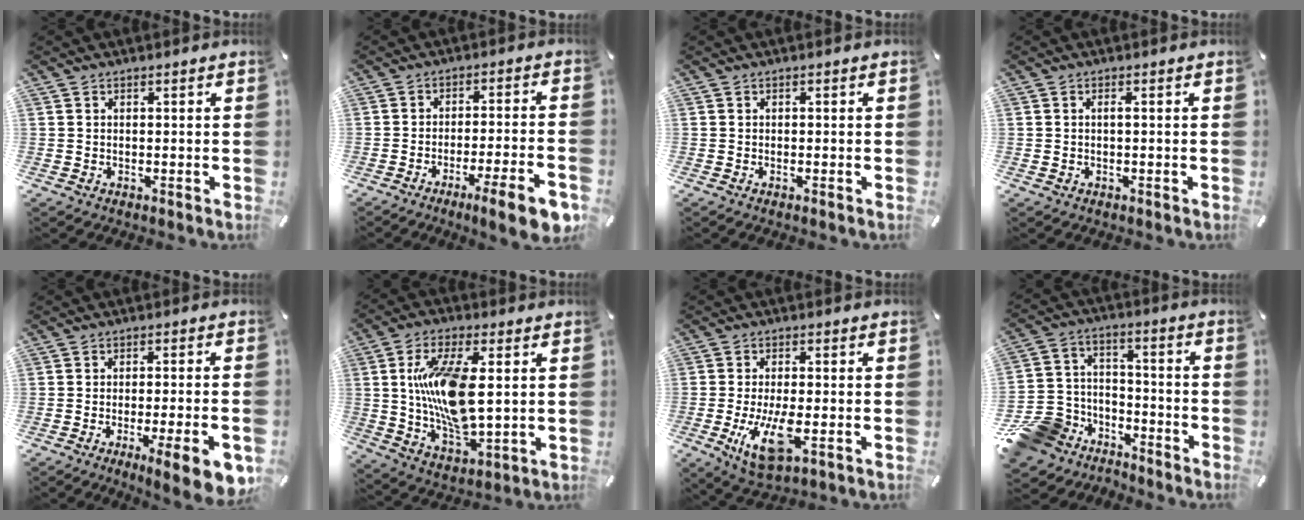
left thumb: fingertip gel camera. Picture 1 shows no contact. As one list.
[{"total": 10.5, "force": [-6.1, 1.0, 8.5], "torque": [-0.129, 0.012, -0.098]}, {"total": 0.5, "force": [-0.2, 0.1, 0.5], "torque": [-0.009, -0.003, -0.002]}, {"total": 0.7, "force": [-0.1, 0.0, 0.7], "torque": [-0.012, 0.000, -0.002]}, {"total": 9.8, "force": [-4.2, 1.1, 8.8], "torque": [-0.133, 0.003, -0.061]}, {"total": 15.8, "force": [2.4, 7.0, 13.9], "torque": [-0.297, -0.014, 0.037]}, {"total": 10.6, "force": [-2.4, 4.0, 9.5], "torque": [-0.194, -0.019, -0.040]}, {"total": 13.4, "force": [-8.6, 9.9, 2.8], "torque": [-0.066, 0.053, -0.152]}]